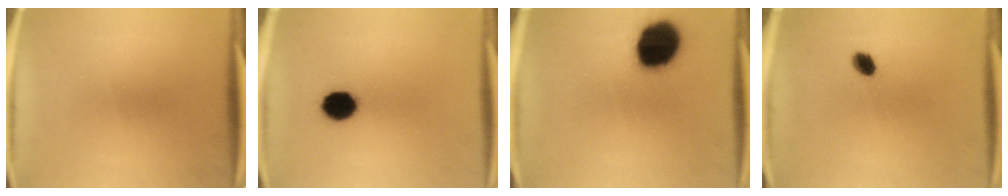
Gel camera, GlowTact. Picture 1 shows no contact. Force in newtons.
{"total": 8.0}
{"total": 17.9}
{"total": 2.9}